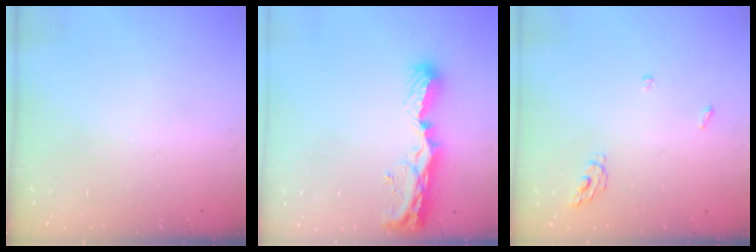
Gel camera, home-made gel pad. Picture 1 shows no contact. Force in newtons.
{"total": 10.3, "press": 10.2, "slide": 1.2}
{"total": 5.2, "press": 5.1, "slide": 0.3}